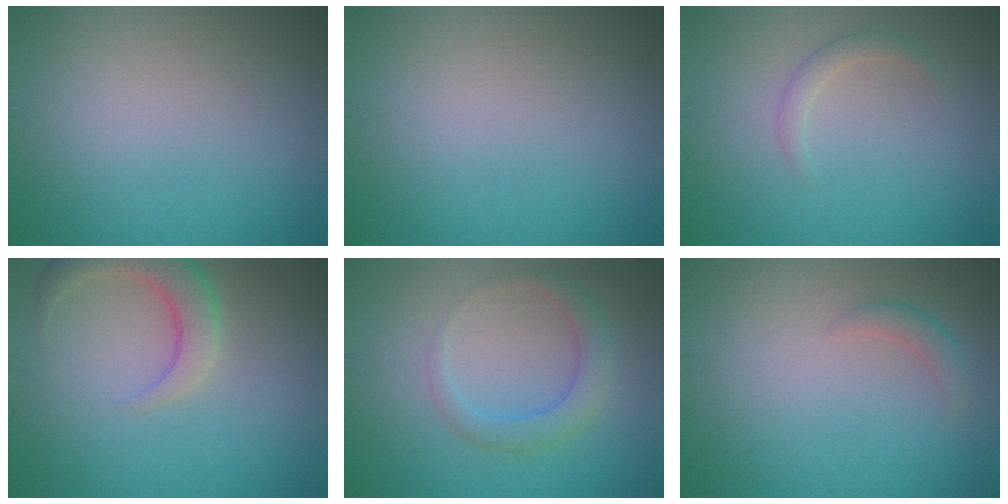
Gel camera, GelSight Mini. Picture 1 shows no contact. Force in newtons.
{"total": 0.0}
{"total": 1.4, "press": 1.4, "slide": 0.1}
{"total": 4.1, "press": 4.1, "slide": 0.3}
{"total": 2.6, "press": 2.6, "slide": 0.1}
{"total": 1.4, "press": 1.4, "slide": 0.1}